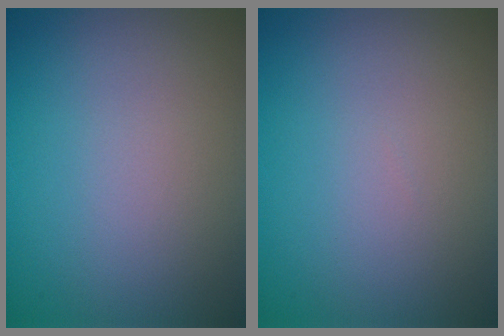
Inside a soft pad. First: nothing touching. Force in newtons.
{"total": 0.0}